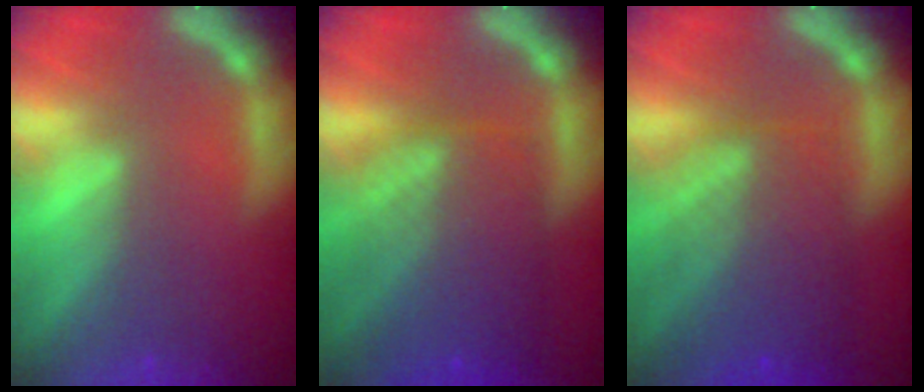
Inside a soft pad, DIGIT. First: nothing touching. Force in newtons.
{"total": 8.5}
{"total": 7.5}